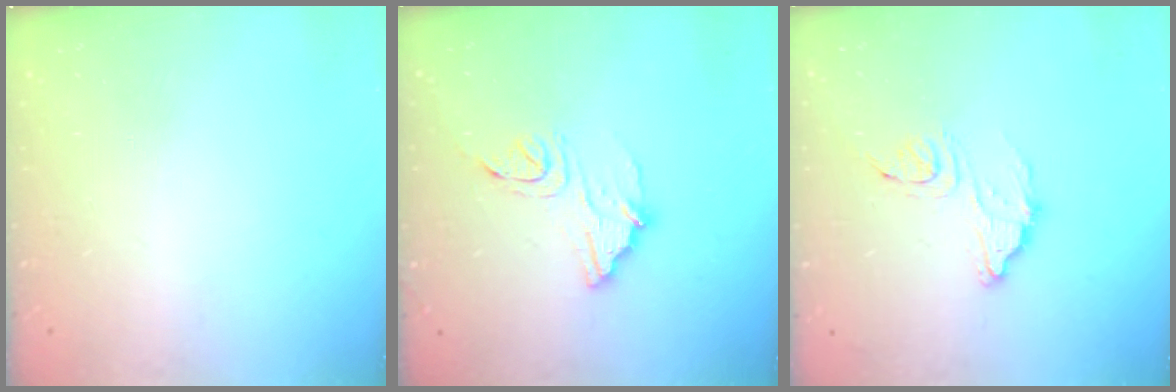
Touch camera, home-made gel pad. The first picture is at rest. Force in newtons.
{"total": 12.9, "press": 12.8, "slide": 1.2}
{"total": 11.5, "press": 11.5, "slide": 0.8}